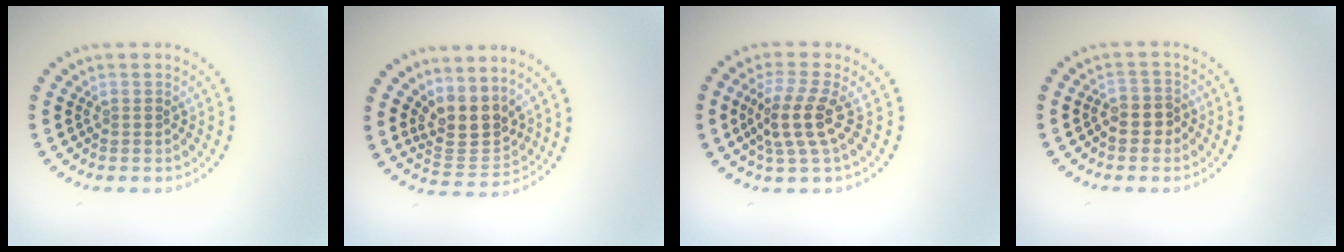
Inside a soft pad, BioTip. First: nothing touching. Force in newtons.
{"total": 3.8, "press": 3.2, "slide": 2.0}
{"total": 3.6, "press": 3.0, "slide": 2.0}
{"total": 2.5, "press": 2.3, "slide": 1.0}